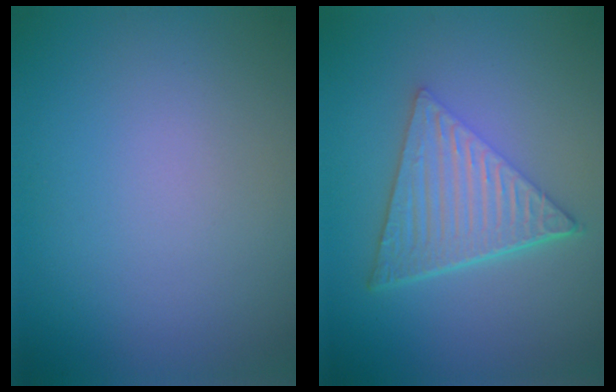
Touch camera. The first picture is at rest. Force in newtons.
{"total": 6.8, "press": 4.5, "slide": 5.1}